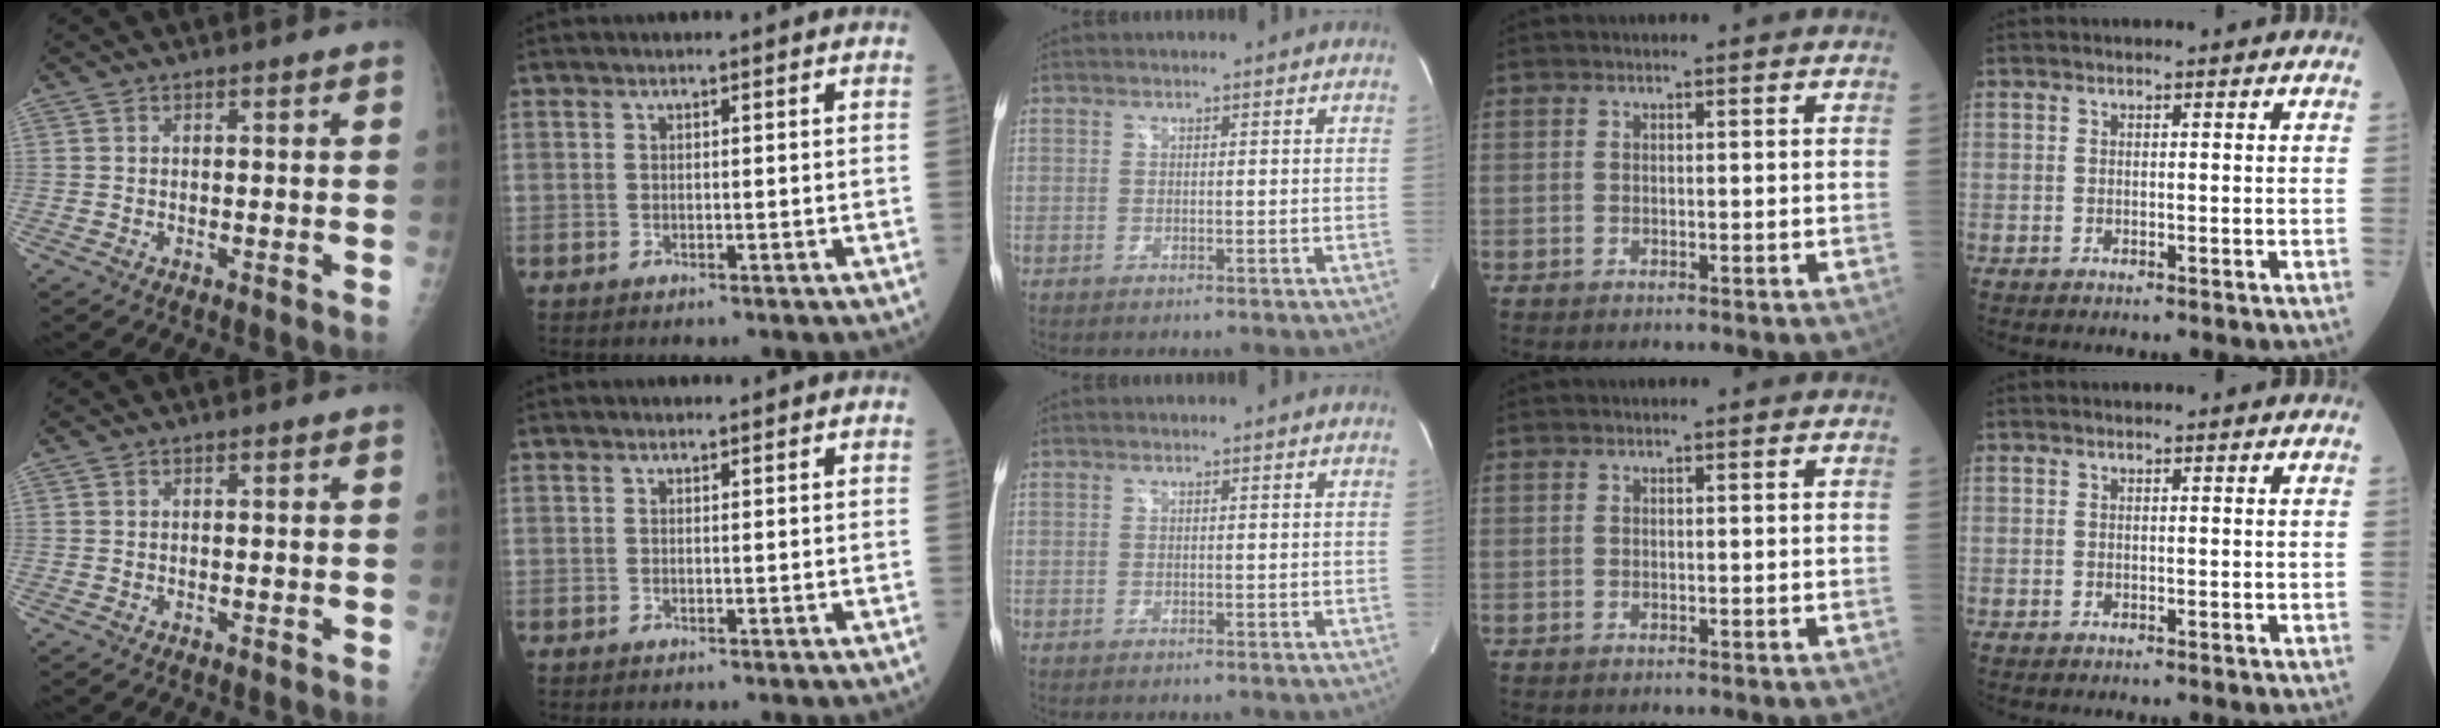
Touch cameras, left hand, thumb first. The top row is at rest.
{}